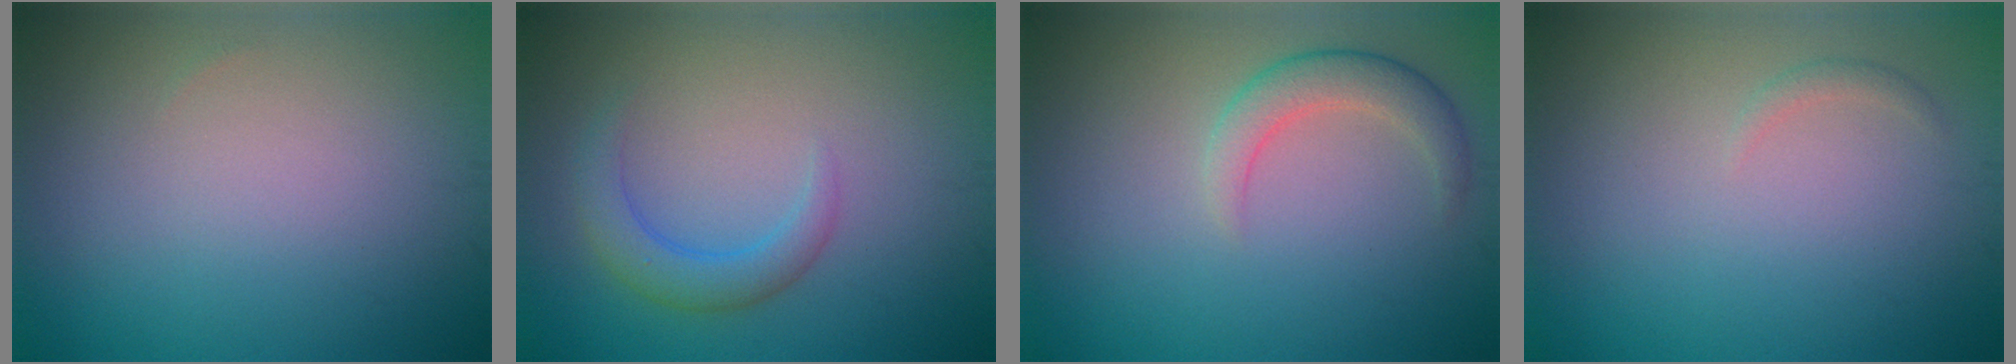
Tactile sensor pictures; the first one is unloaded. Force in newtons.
{"total": 2.6, "press": 2.6, "slide": 0.1}
{"total": 2.8, "press": 2.8, "slide": 0.1}
{"total": 0.7, "press": 0.7, "slide": 0.0}